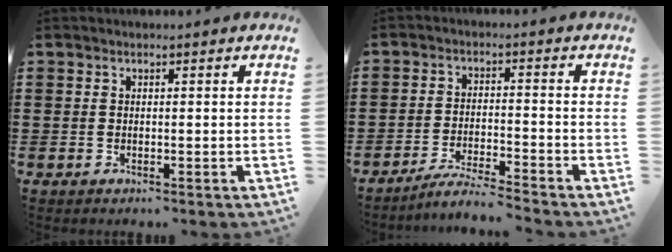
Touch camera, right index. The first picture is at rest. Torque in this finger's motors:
{"motor_torque": [-0.35, 0.54, -1.05, -0.03]}